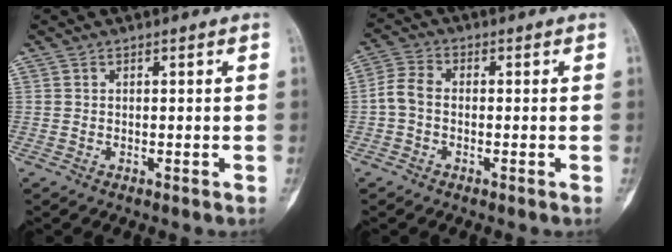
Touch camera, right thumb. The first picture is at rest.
{"total": 4.4, "force": [-0.8, 3.0, 3.2], "torque": [-0.067, 0.014, -0.026]}